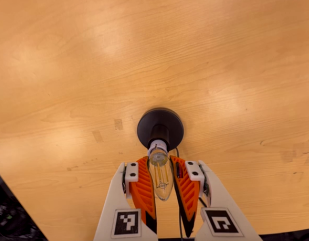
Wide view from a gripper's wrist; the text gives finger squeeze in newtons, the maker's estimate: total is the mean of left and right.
{"total": 24.1, "left": 24.6, "right": 23.5}